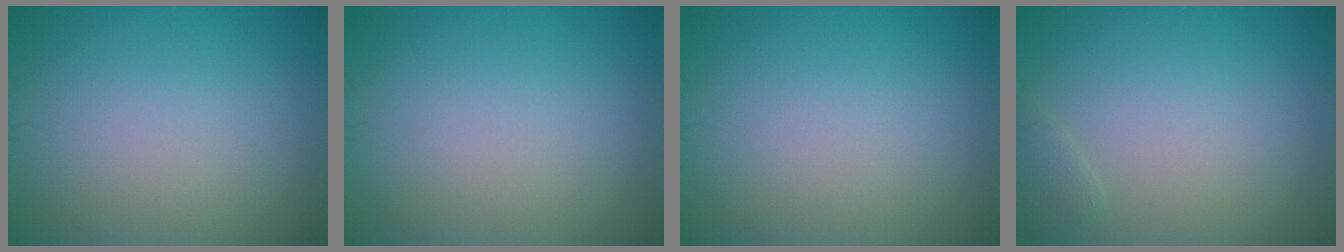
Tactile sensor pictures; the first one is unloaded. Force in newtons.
{"total": 0.0}
{"total": 0.0}
{"total": 0.9, "press": 0.9, "slide": 0.1}